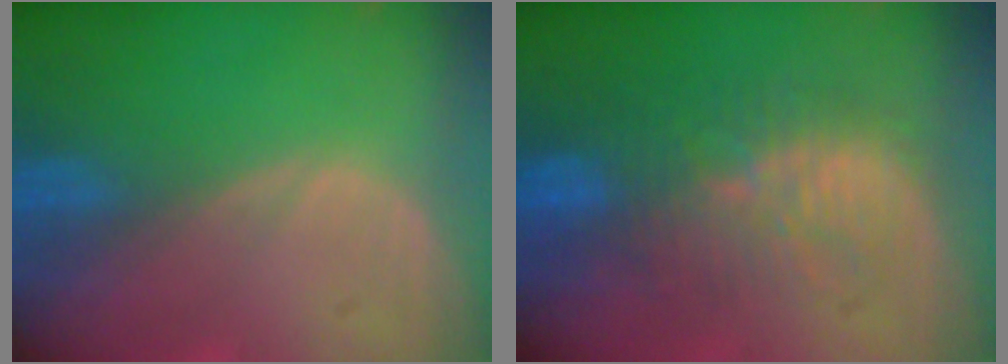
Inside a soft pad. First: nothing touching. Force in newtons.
{"total": 9.6, "press": 9.2, "slide": 2.8}